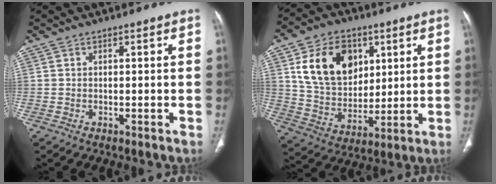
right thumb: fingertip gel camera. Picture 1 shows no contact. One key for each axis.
{"total": 17.3, "fx": 6.2, "fy": 12.7, "fz": 10.0, "tx": -0.133, "ty": -0.019, "tz": 0.120}